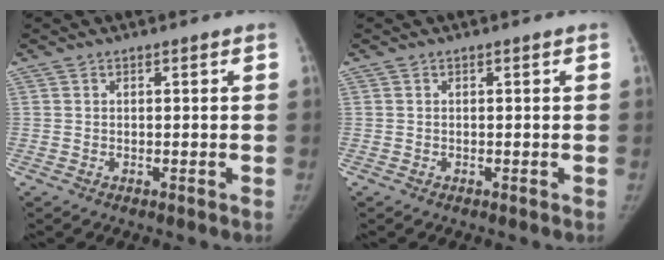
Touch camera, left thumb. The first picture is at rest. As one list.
[{"total": 0.0}]